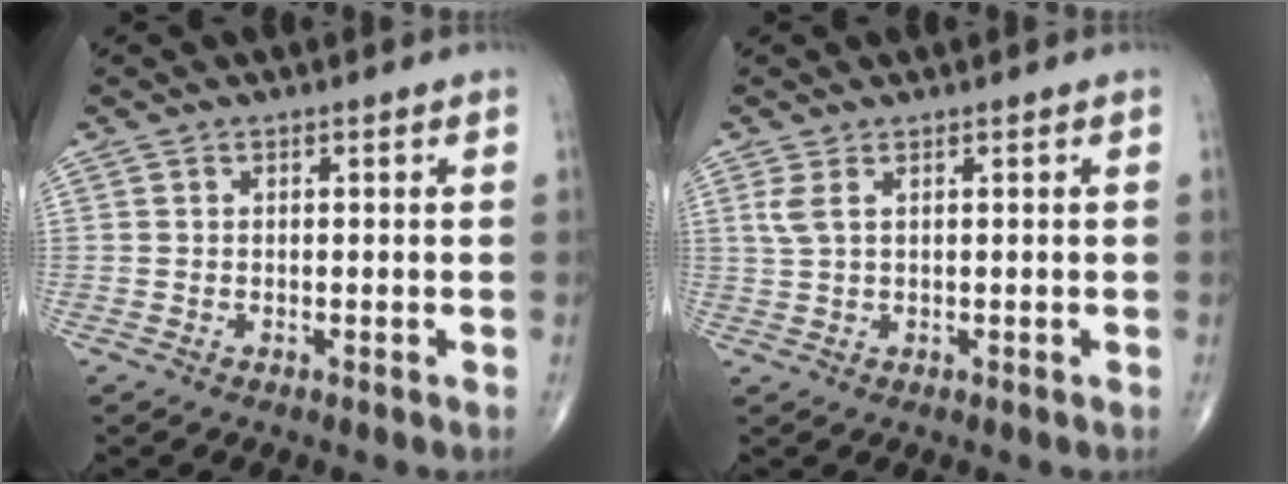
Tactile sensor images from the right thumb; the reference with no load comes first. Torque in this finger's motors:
{"motor_torque": [-0.15, 0.22, 0.44, 0.20, 0.00]}